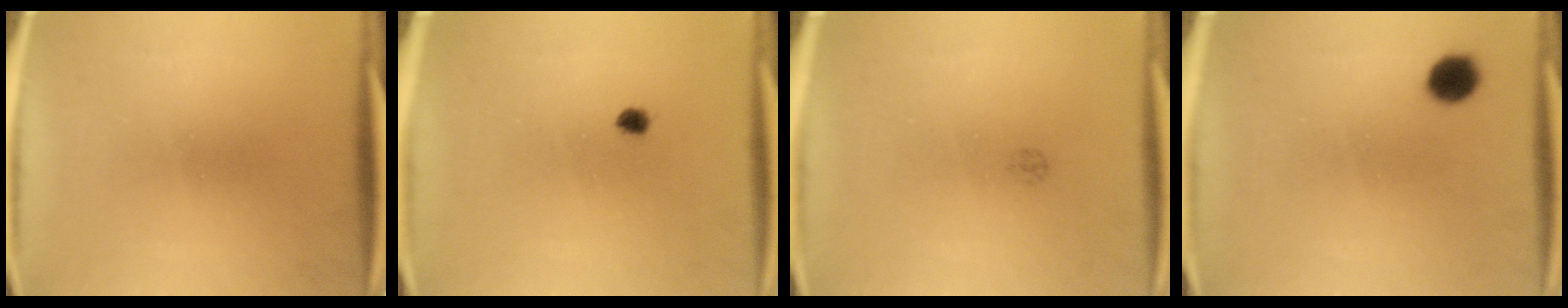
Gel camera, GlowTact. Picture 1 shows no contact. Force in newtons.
{"total": 1.4}
{"total": 1.0}
{"total": 4.7}